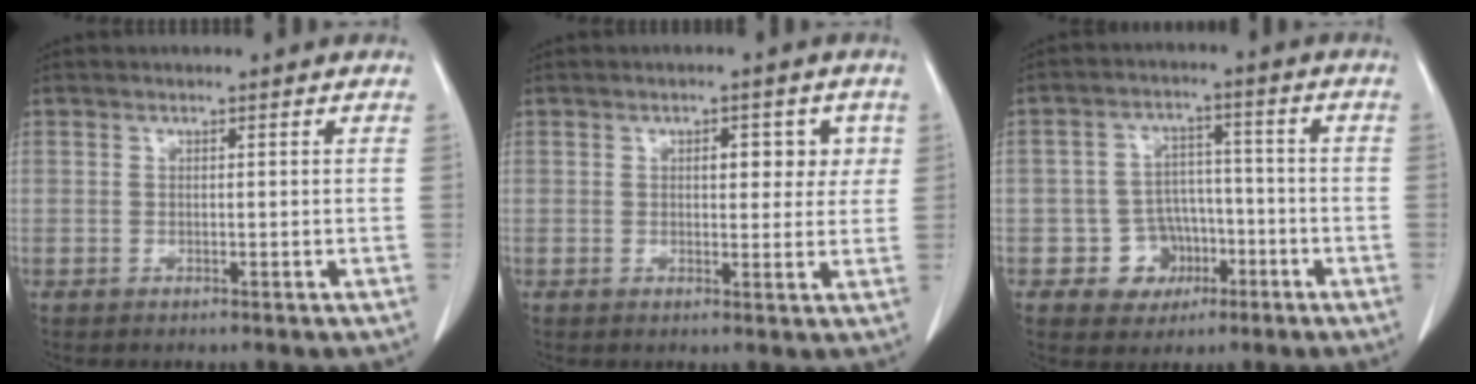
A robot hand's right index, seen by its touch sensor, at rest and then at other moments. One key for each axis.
{"total": 4.7, "fx": 1.4, "fy": 2.5, "fz": 3.7, "tx": -0.036, "ty": 0.008, "tz": 0.018}
{"total": 6.7, "fx": -2.5, "fy": 6.0, "fz": 1.2, "tx": -0.007, "ty": 0.018, "tz": -0.028}